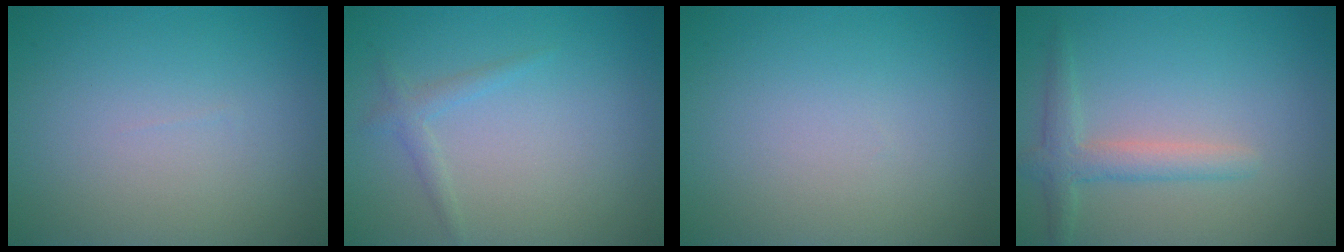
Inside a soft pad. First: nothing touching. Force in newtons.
{"total": 1.2, "press": 1.2, "slide": 0.0}
{"total": 0.0}
{"total": 2.6, "press": 2.6, "slide": 0.2}